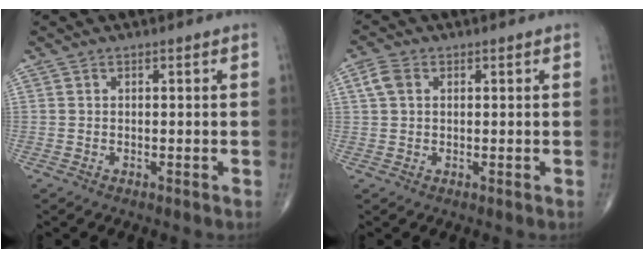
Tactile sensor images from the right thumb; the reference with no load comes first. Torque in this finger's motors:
{"motor_torque": [-0.25, 0.38, 0.08, 0.01, 0.00]}